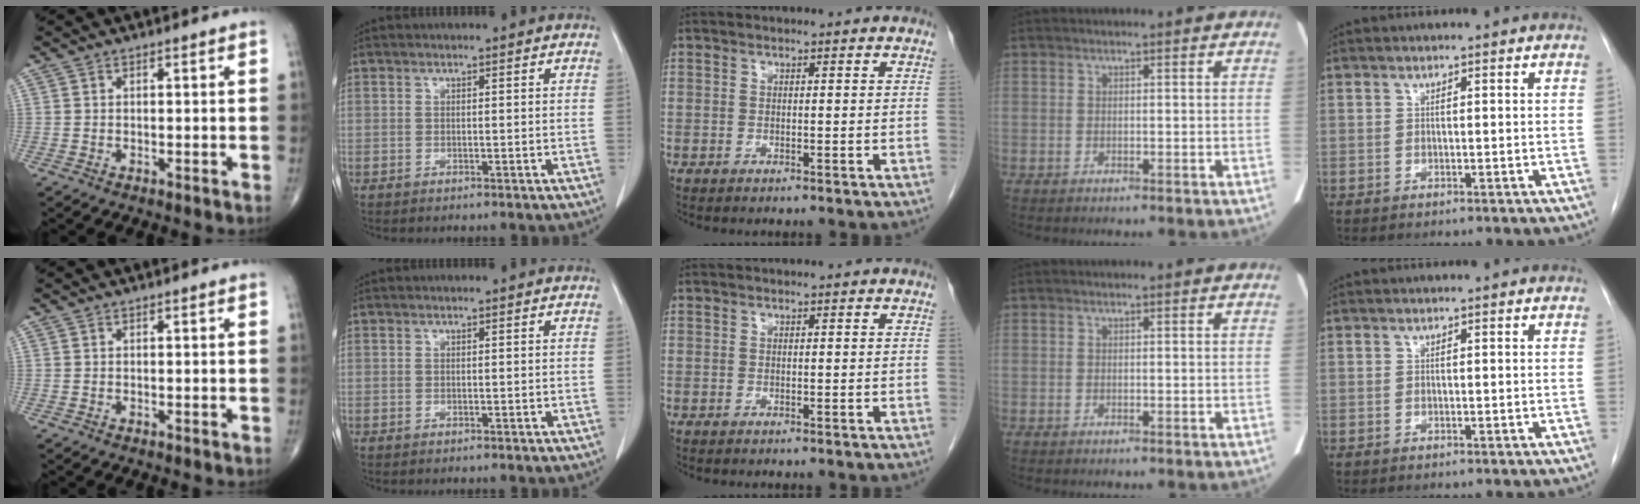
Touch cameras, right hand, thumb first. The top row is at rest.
{}